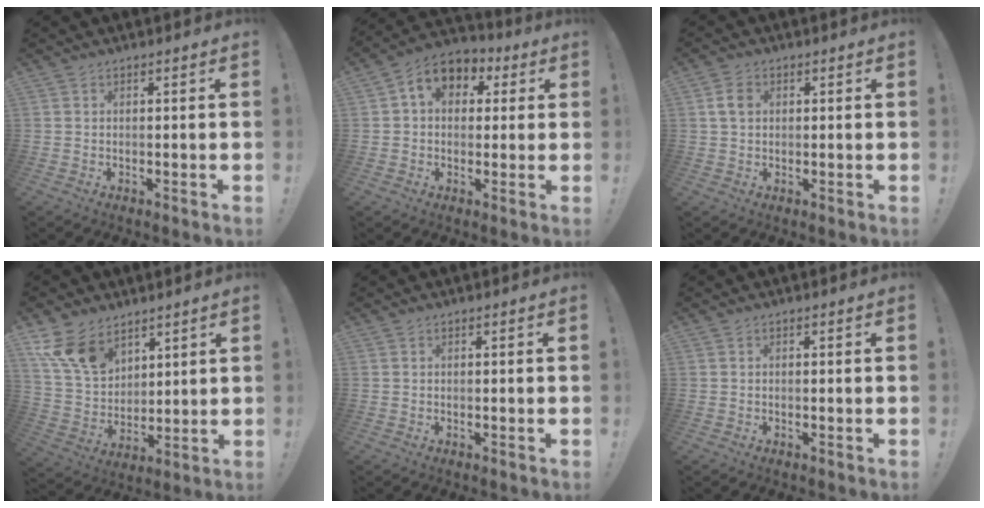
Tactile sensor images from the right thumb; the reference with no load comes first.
{"total": 8.8, "force": [2.4, 6.7, 5.0], "torque": [-0.075, 0.004, 0.049]}
{"total": 4.3, "force": [0.9, 3.0, 2.9], "torque": [-0.042, 0.003, 0.017]}
{"total": 14.2, "force": [9.1, 8.7, 6.6], "torque": [-0.142, -0.043, 0.182]}
{"total": 0.0}
{"total": 0.0}